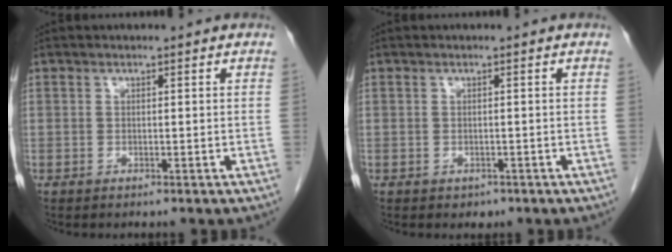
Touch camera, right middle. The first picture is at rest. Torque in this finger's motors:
{"motor_torque": [0.31, 0.01, -0.01, -0.01]}